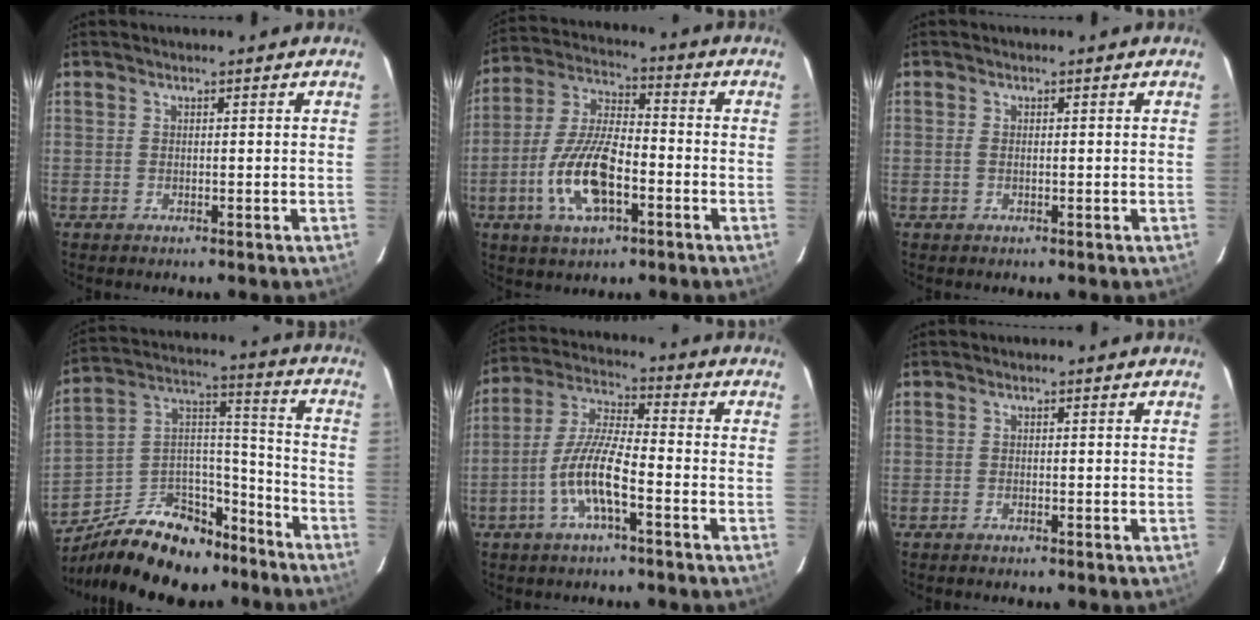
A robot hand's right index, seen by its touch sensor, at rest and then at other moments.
{"total": 14.1, "force": [-5.0, 5.6, 11.9], "torque": [-0.254, -0.003, -0.093]}
{"total": 1.0, "force": [-0.1, 0.5, 0.8], "torque": [-0.018, 0.000, -0.003]}
{"total": 20.5, "force": [-14.3, 11.0, 9.9], "torque": [-0.201, 0.062, -0.212]}
{"total": 9.8, "force": [-4.1, 1.9, 8.7], "torque": [-0.187, 0.004, -0.081]}
{"total": 0.6, "force": [-0.5, 0.2, 0.1], "torque": [-0.003, 0.000, -0.011]}